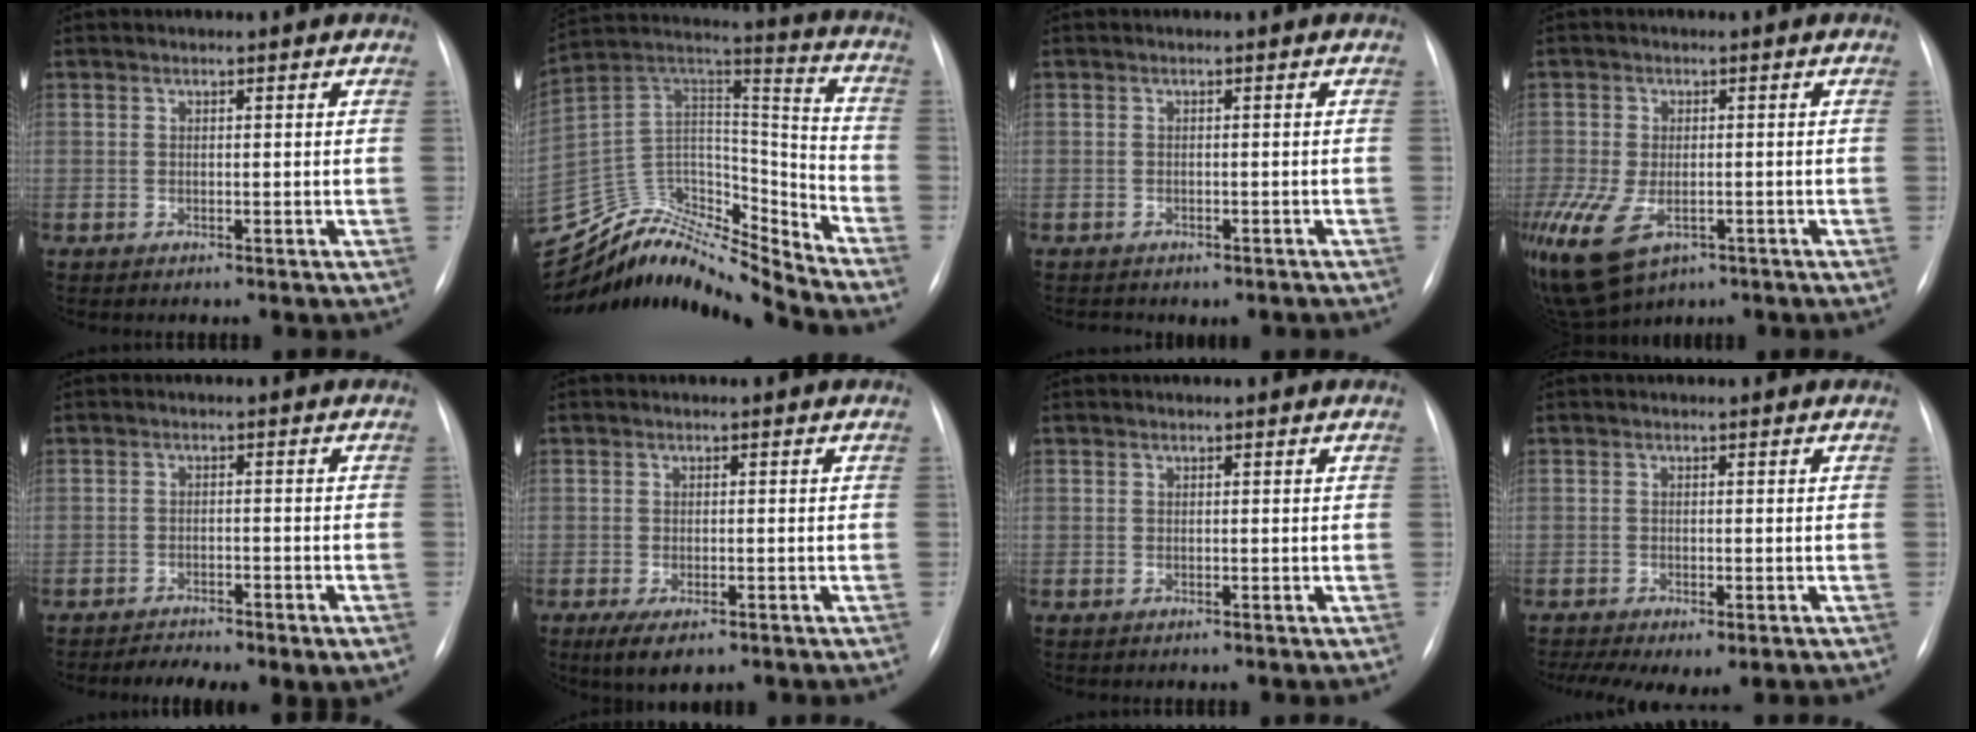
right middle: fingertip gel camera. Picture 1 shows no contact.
{"total": 20.6, "force": [-20.1, 2.4, 3.9], "torque": [-0.060, 0.080, -0.340]}
{"total": 3.2, "force": [-2.6, 1.5, 0.9], "torque": [-0.013, 0.004, -0.026]}
{"total": 19.8, "force": [-9.1, 12.9, 11.9], "torque": [-0.341, -0.035, -0.136]}
{"total": 5.2, "force": [-3.7, 1.3, 3.5], "torque": [-0.058, -0.001, -0.054]}
{"total": 4.5, "force": [-2.7, 1.7, 3.2], "torque": [-0.056, -0.008, -0.038]}
{"total": 0.0}
{"total": 8.1, "force": [-5.3, 3.2, 5.2], "torque": [-0.084, -0.009, -0.075]}